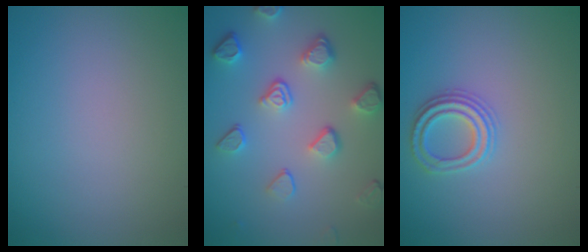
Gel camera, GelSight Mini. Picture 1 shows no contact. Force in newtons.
{"total": 4.8, "press": 3.7, "slide": 3.1}
{"total": 2.3, "press": 2.3, "slide": 0.3}